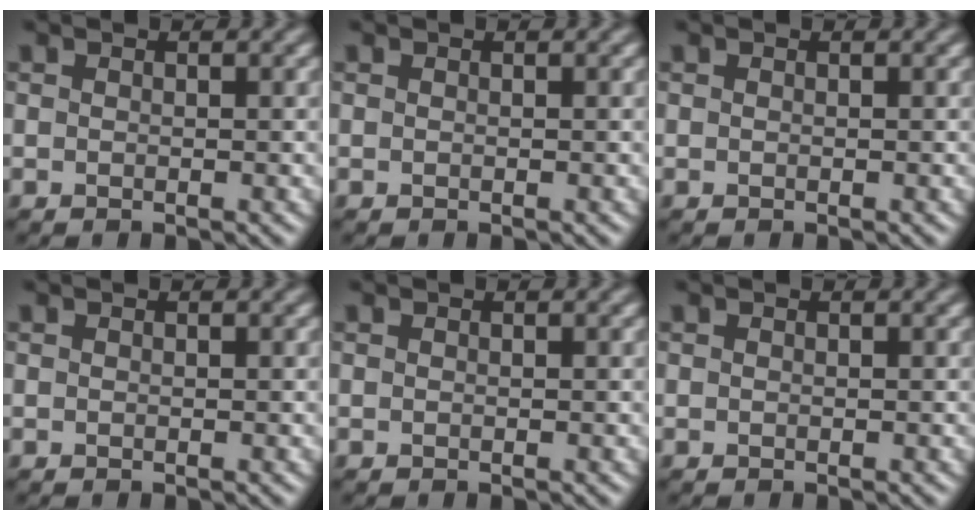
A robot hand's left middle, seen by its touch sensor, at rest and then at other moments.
{"total": 0.0}
{"total": 0.0}
{"total": 0.0}
{"total": 0.0}
{"total": 0.0}